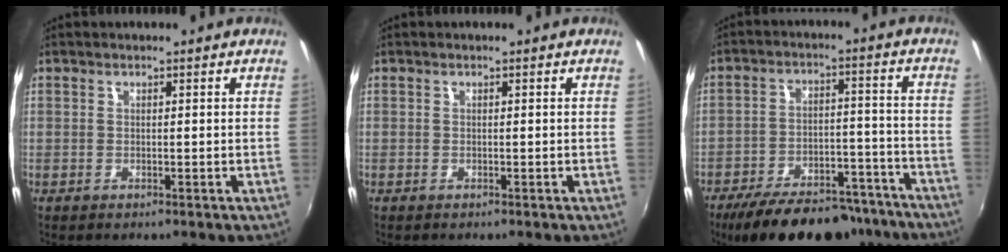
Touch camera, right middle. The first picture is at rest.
{"total": 0.0}
{"total": 22.5, "force": [-18.4, 8.3, 10.0], "torque": [-0.181, 0.008, -0.245]}